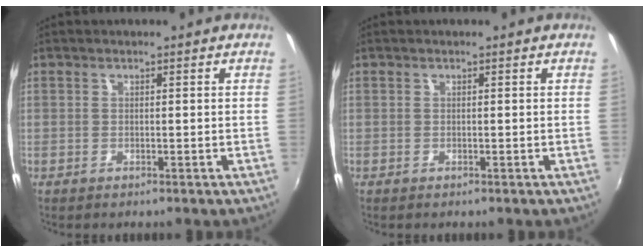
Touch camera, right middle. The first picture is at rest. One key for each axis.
{"total": 0.0}